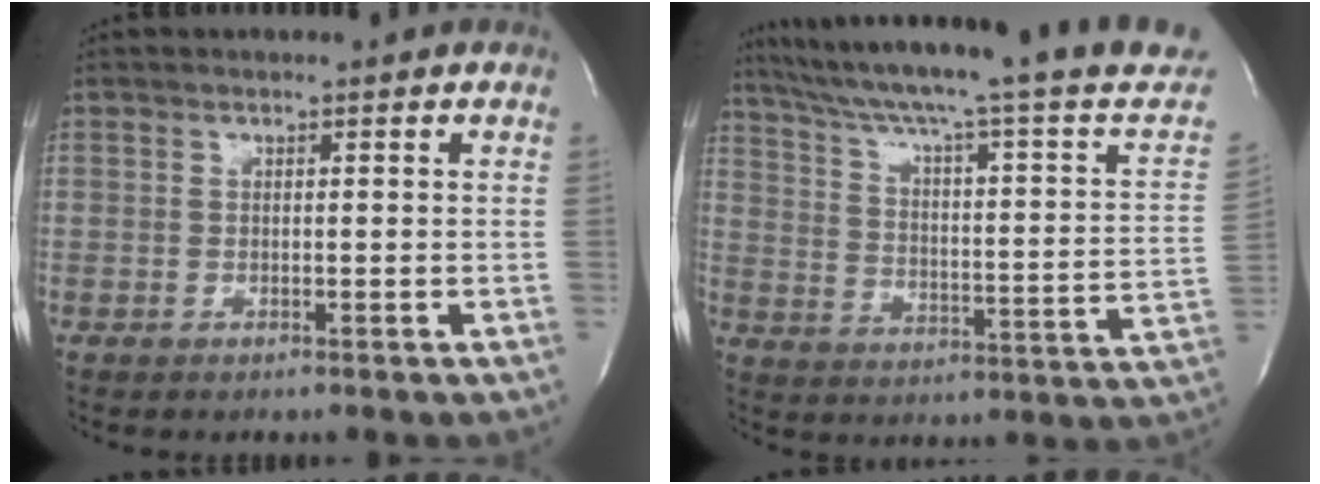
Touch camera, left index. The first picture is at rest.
{"total": 29.3, "force": [25.2, 0.3, 15.0], "torque": [-0.233, -0.052, 0.331]}